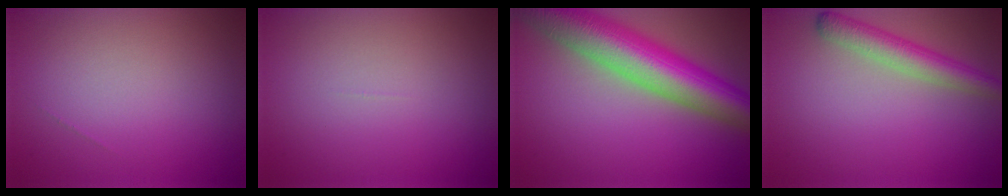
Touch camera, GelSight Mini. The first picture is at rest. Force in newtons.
{"total": 0.0}
{"total": 11.5, "press": 11.5, "slide": 0.5}
{"total": 3.8, "press": 3.8, "slide": 0.1}